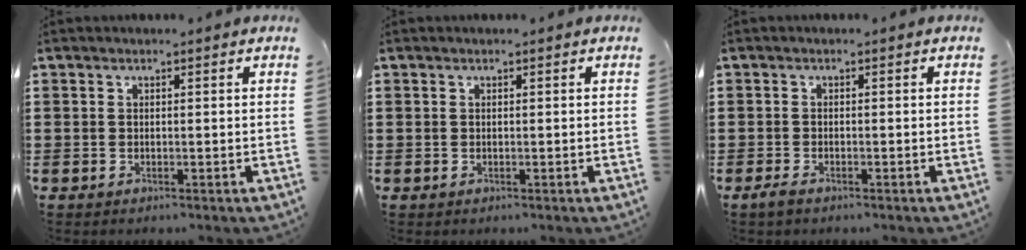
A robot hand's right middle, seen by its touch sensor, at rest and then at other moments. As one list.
[{"total": 0.0}, {"total": 1.2, "force": [-0.9, 0.4, 0.7], "torque": [-0.015, -0.001, -0.017]}]